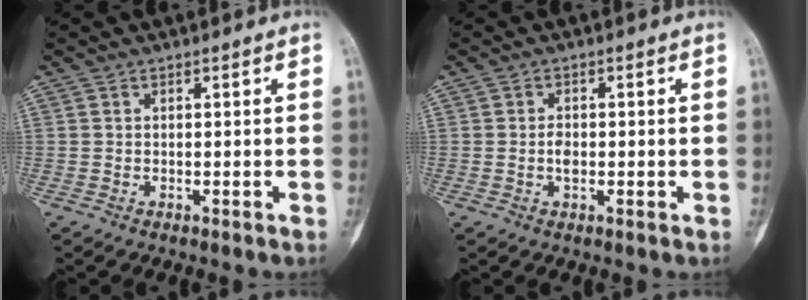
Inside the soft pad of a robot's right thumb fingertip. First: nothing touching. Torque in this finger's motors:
{"motor_torque": [0.62, 0.48, 0.27, 0.03, 0.00]}